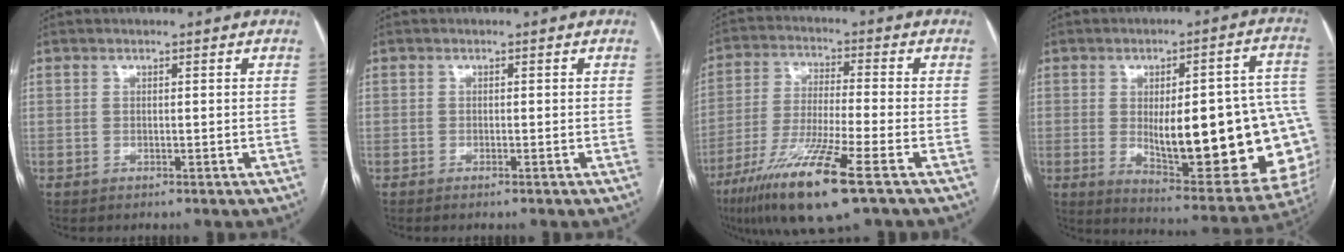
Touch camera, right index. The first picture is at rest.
{"total": 0.6, "force": [-0.5, -0.1, 0.4], "torque": [-0.009, 0.000, -0.009]}
{"total": 14.8, "force": [-8.0, 0.3, 12.5], "torque": [-0.257, -0.037, -0.146]}
{"total": 27.0, "force": [-2.8, 7.3, 25.9], "torque": [-0.260, 0.011, -0.012]}